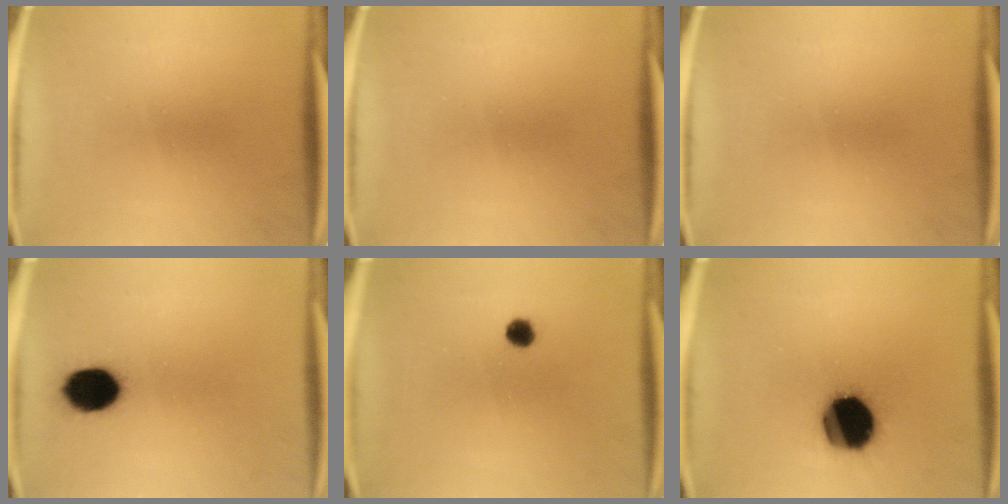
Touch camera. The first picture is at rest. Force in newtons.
{"total": 0.0}
{"total": 0.0}
{"total": 9.8}
{"total": 2.3}
{"total": 18.9}